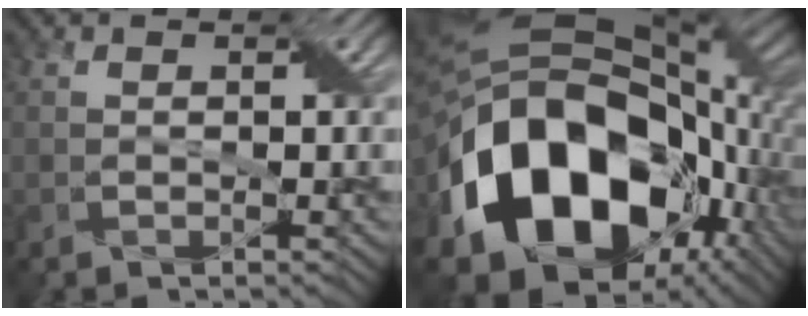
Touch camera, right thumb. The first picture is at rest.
{"total": 20.8, "force": [-4.7, 13.9, 14.8], "torque": [-0.315, -0.018, -0.075]}